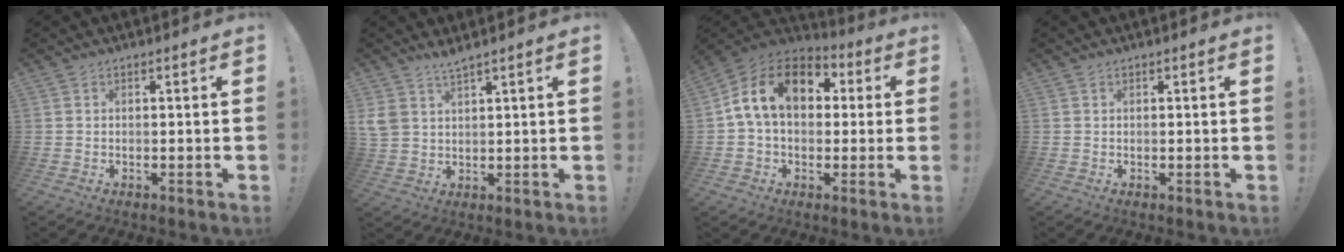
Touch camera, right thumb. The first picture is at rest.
{"total": 5.1, "force": [3.6, 2.1, 2.9], "torque": [-0.054, -0.017, 0.072]}
{"total": 16.5, "force": [3.9, 11.0, 11.6], "torque": [-0.188, 0.013, 0.069]}
{"total": 0.0}